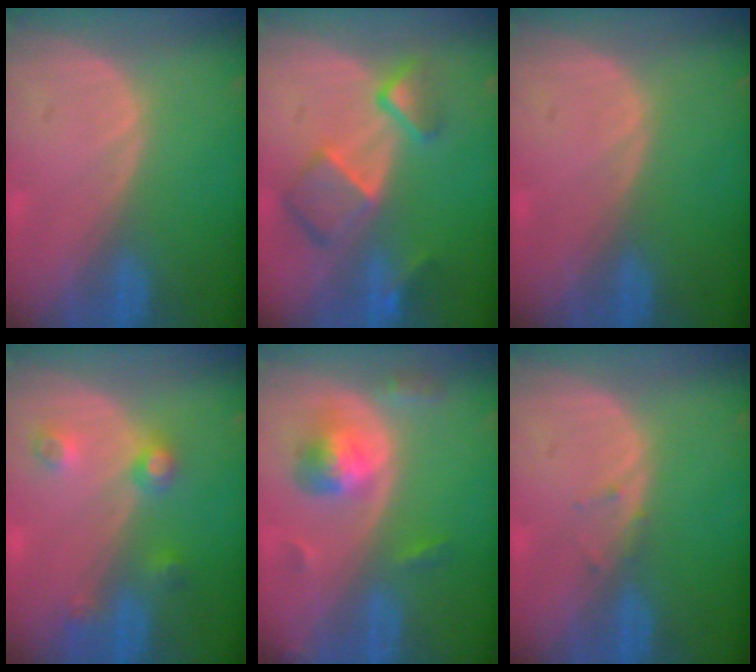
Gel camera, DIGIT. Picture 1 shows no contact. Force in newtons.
{"total": 7.9, "press": 6.8, "slide": 3.9}
{"total": 0.0}
{"total": 4.4, "press": 3.9, "slide": 2.1}
{"total": 5.7, "press": 5.3, "slide": 1.9}
{"total": 0.8, "press": 0.8, "slide": 0.2}